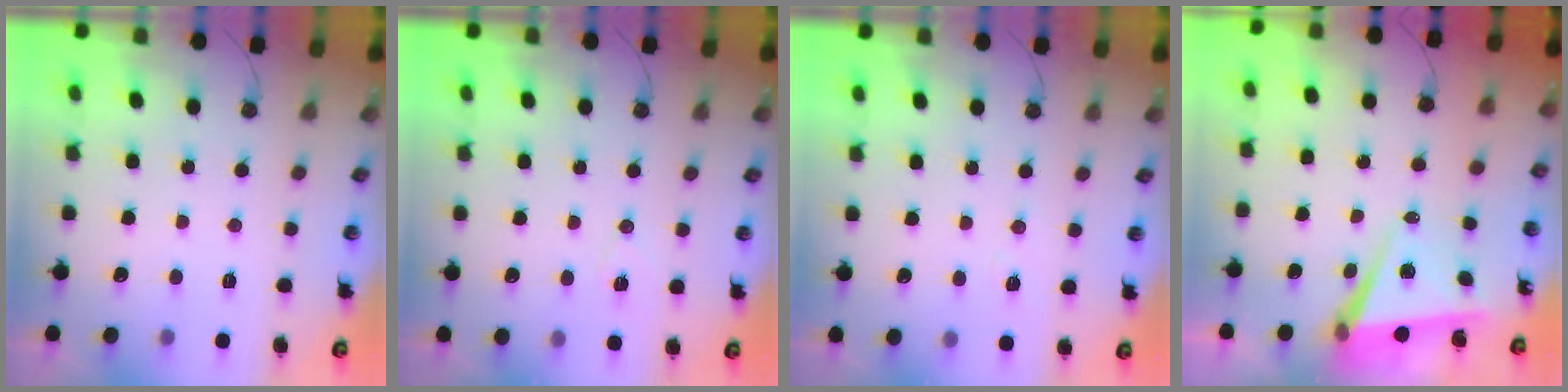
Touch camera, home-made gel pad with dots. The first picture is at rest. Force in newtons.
{"total": 5.8, "press": 3.8, "slide": 4.4}
{"total": 5.2, "press": 4.8, "slide": 1.8}
{"total": 5.8, "press": 4.6, "slide": 3.6}